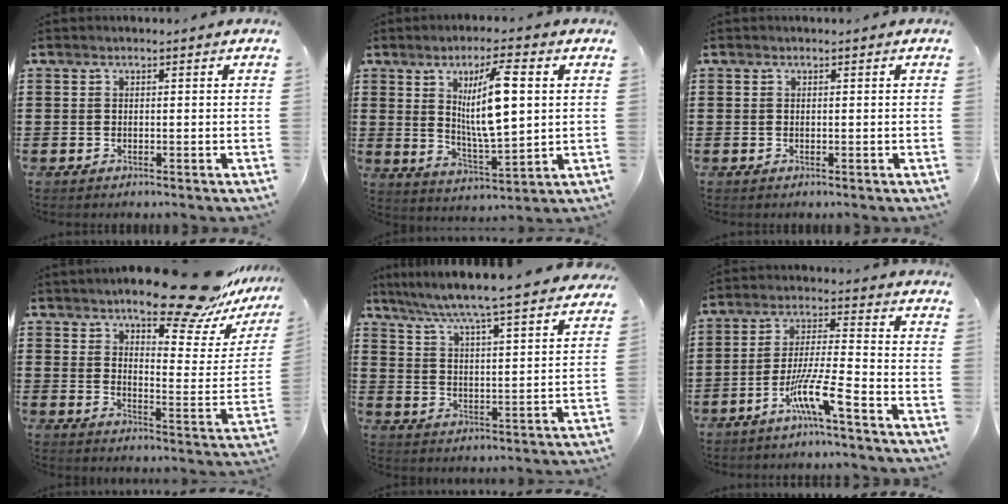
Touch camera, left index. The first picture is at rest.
{"total": 10.3, "force": [3.0, 3.0, 9.4], "torque": [-0.175, 0.004, 0.044]}
{"total": 0.0}
{"total": 14.4, "force": [12.0, 2.5, 7.6], "torque": [-0.121, -0.070, 0.201]}
{"total": 5.8, "force": [5.3, -1.0, 2.1], "torque": [-0.064, -0.048, 0.082]}
{"total": 8.8, "force": [-5.7, 0.5, 6.7], "torque": [-0.142, -0.006, -0.111]}